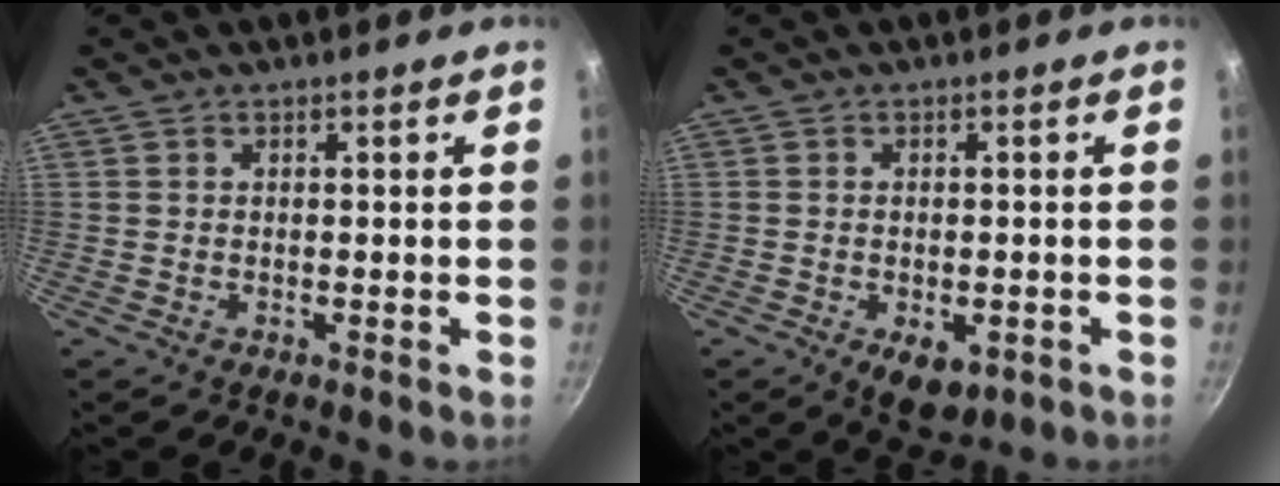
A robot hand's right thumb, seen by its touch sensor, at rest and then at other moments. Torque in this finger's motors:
{"motor_torque": [0.77, 0.61, -0.14, 0.03, 0.01]}